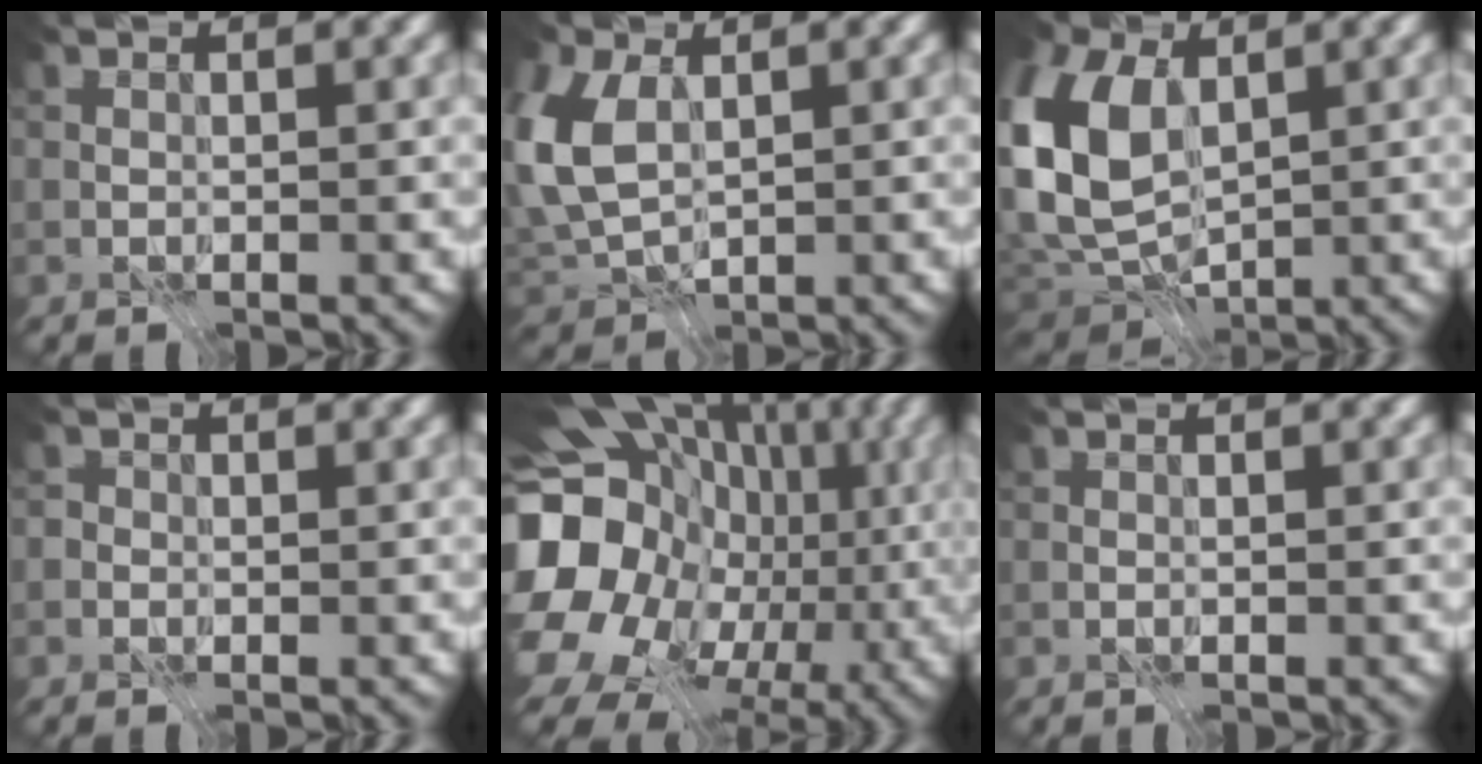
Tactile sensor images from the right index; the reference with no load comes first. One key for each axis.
{"total": 6.2, "fx": 1.0, "fy": 4.0, "fz": 4.6, "tx": -0.123, "ty": 0.003, "tz": 0.013}
{"total": 11.6, "fx": 1.4, "fy": 7.6, "fz": 8.6, "tx": -0.206, "ty": 0.001, "tz": 0.020}
{"total": 1.3, "fx": 0.0, "fy": 1.2, "fz": 0.4, "tx": 0.006, "ty": 0.008, "tz": -0.014}
{"total": 19.7, "fx": -2.7, "fy": 16.2, "fz": 10.9, "tx": -0.204, "ty": -0.009, "tz": -0.059}
{"total": 0.0}